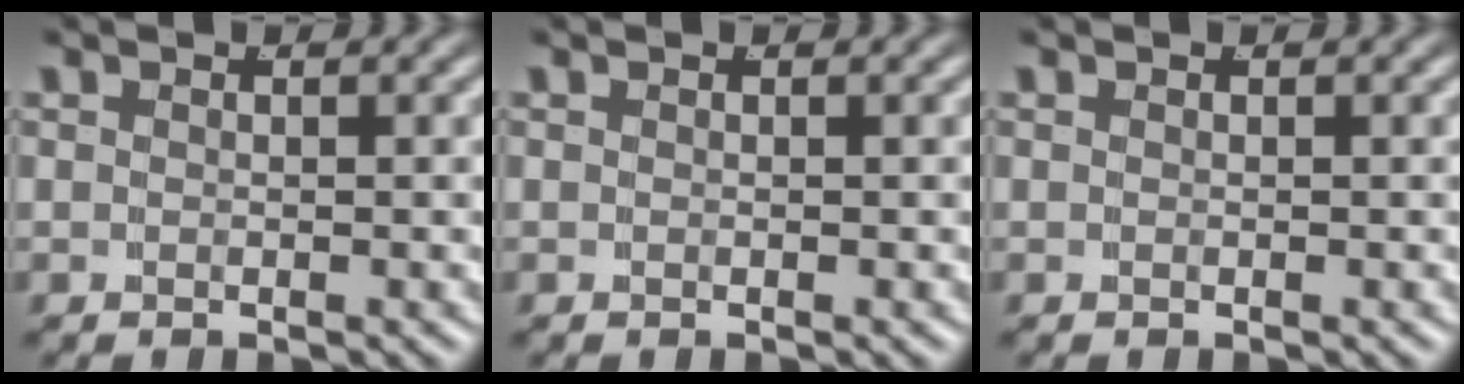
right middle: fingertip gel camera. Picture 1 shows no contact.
{"total": 0.0}
{"total": 0.0}